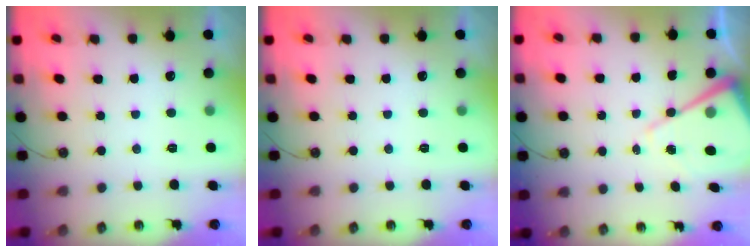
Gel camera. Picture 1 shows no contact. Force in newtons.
{"total": 0.0}
{"total": 11.7, "press": 11.6, "slide": 1.2}